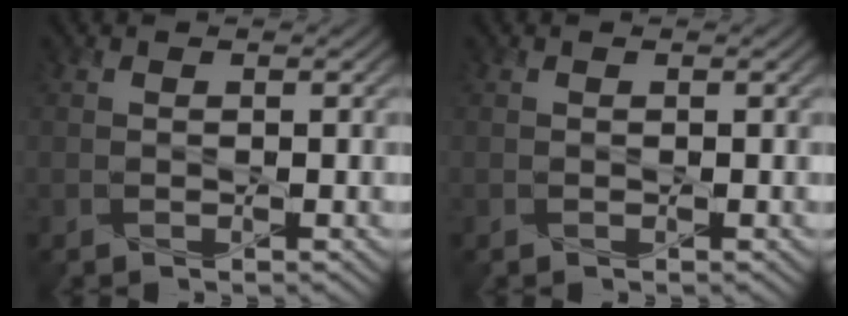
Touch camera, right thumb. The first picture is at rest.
{"total": 0.0}